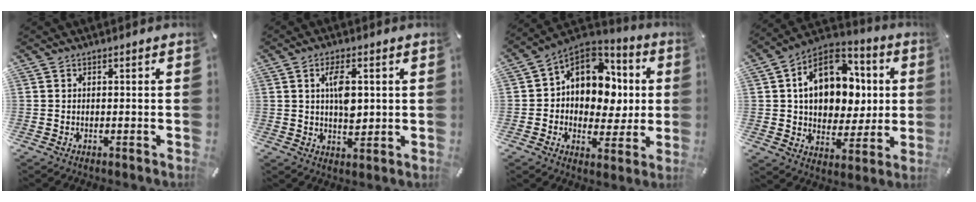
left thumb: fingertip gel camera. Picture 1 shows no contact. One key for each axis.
{"total": 7.2, "fx": 1.4, "fy": 3.8, "fz": 6.0, "tx": -0.105, "ty": -0.001, "tz": 0.016}
{"total": 13.6, "fx": 3.5, "fy": 11.1, "fz": 7.0, "tx": -0.107, "ty": -0.022, "tz": 0.072}
{"total": 16.9, "fx": 3.7, "fy": 12.8, "fz": 10.4, "tx": -0.172, "ty": -0.009, "tz": 0.071}